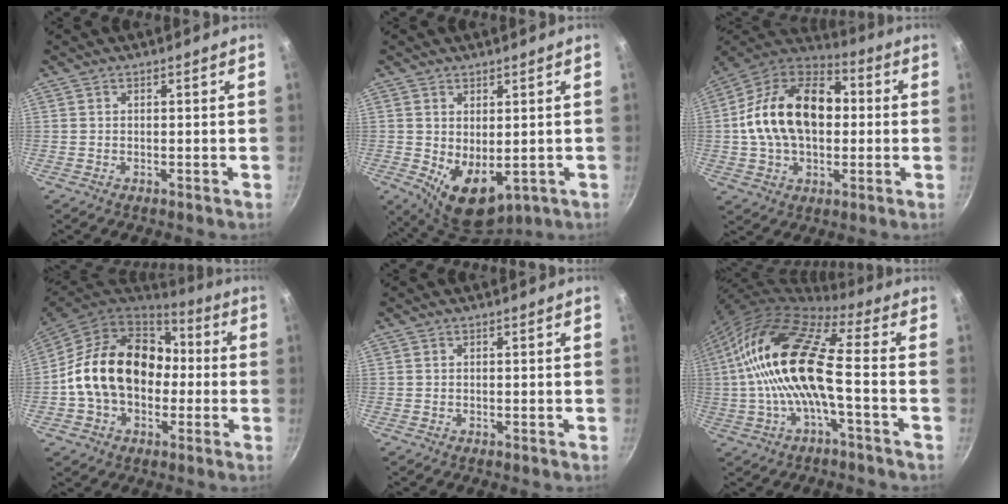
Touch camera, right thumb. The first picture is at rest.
{"total": 8.5, "force": [-0.5, 5.2, 6.8], "torque": [-0.084, -0.019, 0.011]}
{"total": 21.7, "force": [0.9, 14.5, 16.2], "torque": [-0.256, 0.039, 0.002]}
{"total": 20.3, "force": [-0.3, 15.1, 13.4], "torque": [-0.207, 0.047, -0.008]}
{"total": 0.0}
{"total": 17.5, "force": [-0.8, 5.6, 16.6], "torque": [-0.327, 0.035, -0.029]}